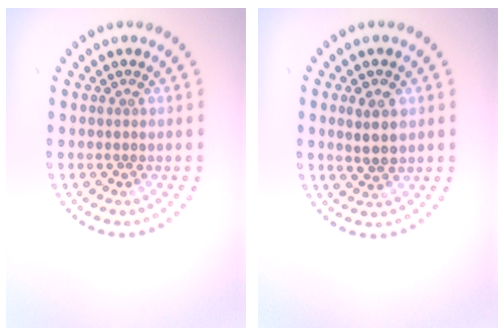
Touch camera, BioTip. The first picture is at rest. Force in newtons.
{"total": 2.4, "press": 2.4, "slide": 0.3}